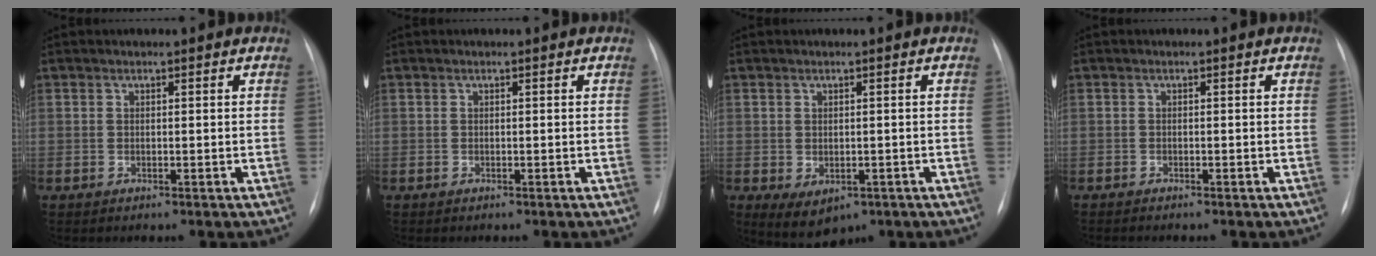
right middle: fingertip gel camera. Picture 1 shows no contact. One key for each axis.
{"total": 0.0}
{"total": 5.3, "fx": -2.3, "fy": 3.3, "fz": 3.4, "tx": -0.052, "ty": -0.004, "tz": -0.019}
{"total": 1.1, "fx": -1.0, "fy": 0.0, "fz": 0.5, "tx": -0.007, "ty": -0.002, "tz": -0.015}